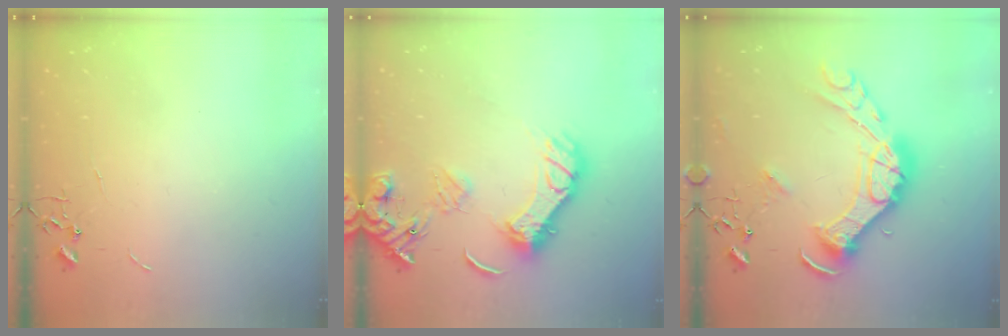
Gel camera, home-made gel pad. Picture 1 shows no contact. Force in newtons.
{"total": 16.6, "press": 16.5, "slide": 1.8}
{"total": 20.9, "press": 20.8, "slide": 1.7}